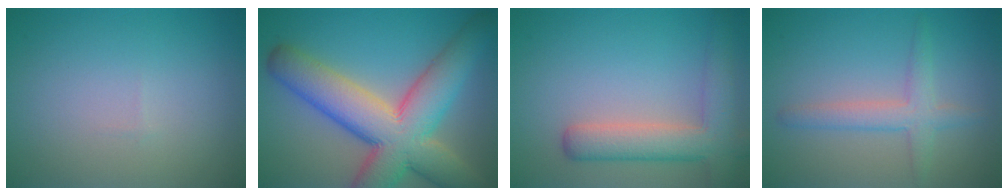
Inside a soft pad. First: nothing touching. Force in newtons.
{"total": 12.0, "press": 11.9, "slide": 0.9}
{"total": 5.3, "press": 5.3, "slide": 0.4}
{"total": 2.9, "press": 2.9, "slide": 0.2}